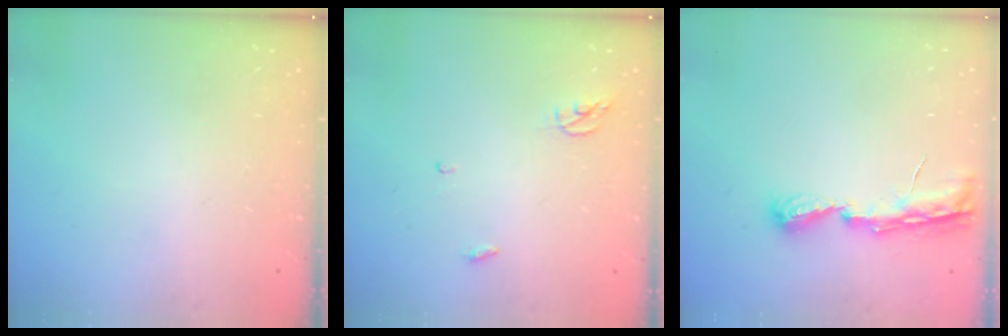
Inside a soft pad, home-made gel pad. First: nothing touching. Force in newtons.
{"total": 4.0, "press": 3.9, "slide": 0.4}
{"total": 6.7, "press": 6.7, "slide": 0.5}